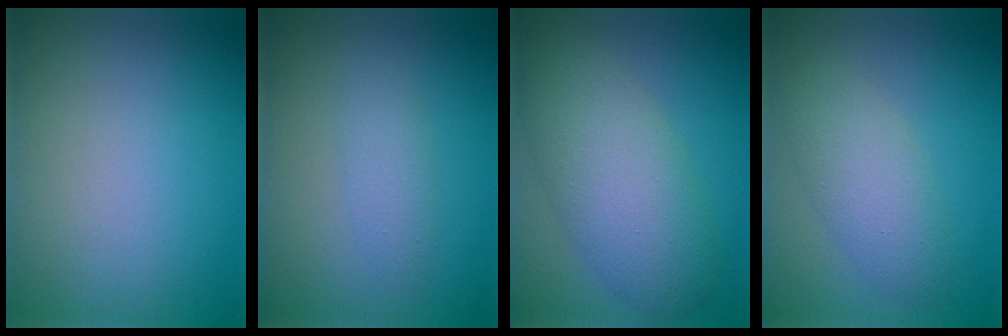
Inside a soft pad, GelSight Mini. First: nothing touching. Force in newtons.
{"total": 1.7, "press": 1.7, "slide": 0.0}
{"total": 7.1, "press": 7.1, "slide": 0.5}
{"total": 3.8, "press": 3.8, "slide": 0.1}